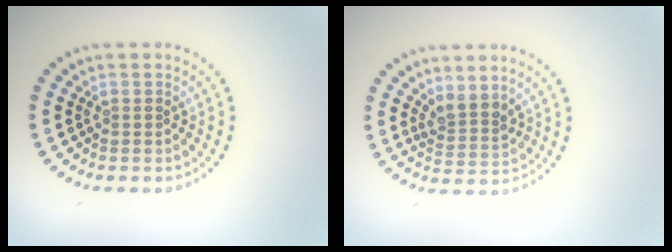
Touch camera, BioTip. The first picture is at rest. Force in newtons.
{"total": 2.4, "press": 1.8, "slide": 1.5}